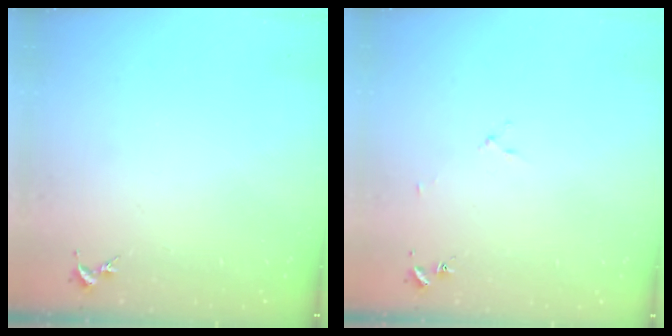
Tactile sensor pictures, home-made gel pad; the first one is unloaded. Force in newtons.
{"total": 1.6, "press": 1.6, "slide": 0.2}